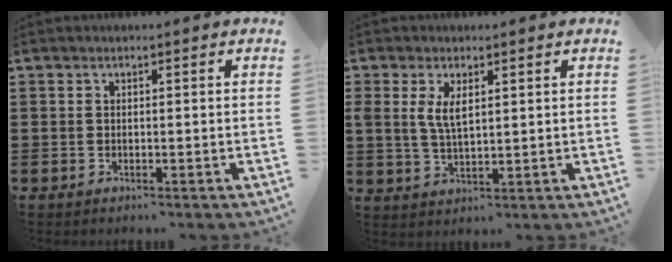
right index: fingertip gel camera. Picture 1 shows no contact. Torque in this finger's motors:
{"motor_torque": [0.35, 0.18, 0.15, 0.14]}